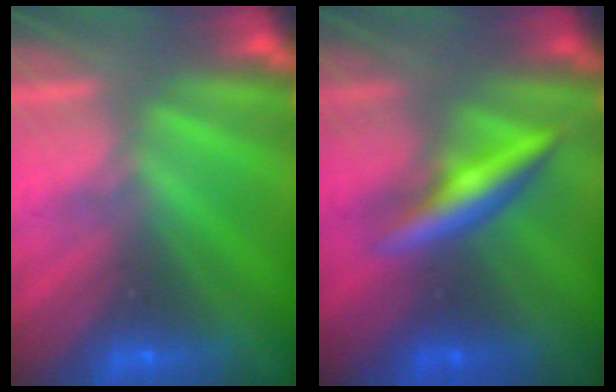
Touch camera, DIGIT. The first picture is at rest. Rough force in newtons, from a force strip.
{"total": 2.8}